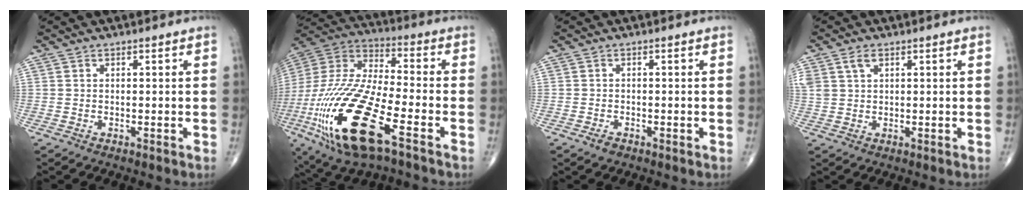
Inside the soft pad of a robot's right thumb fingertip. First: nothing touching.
{"total": 28.5, "force": [-11.2, 9.8, 24.3], "torque": [-0.601, -0.009, -0.204]}
{"total": 1.3, "force": [-0.8, 0.7, 0.7], "torque": [-0.015, -0.001, -0.016]}
{"total": 3.8, "force": [1.9, 2.3, 2.4], "torque": [-0.050, 0.004, 0.045]}